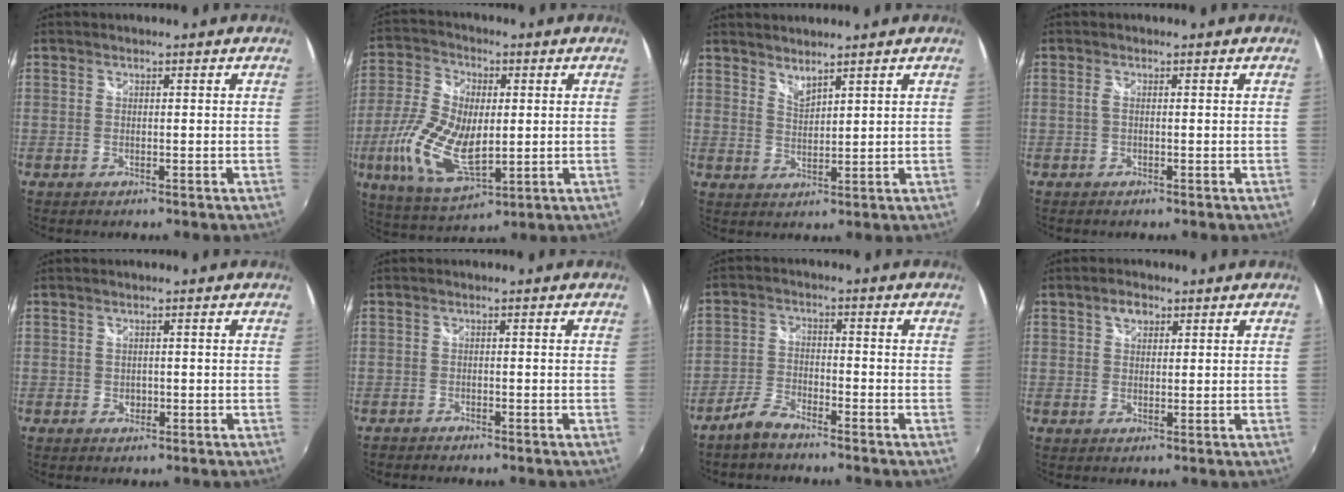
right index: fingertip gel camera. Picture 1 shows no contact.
{"total": 15.0, "force": [-1.5, 7.9, 12.7], "torque": [-0.268, -0.004, -0.023]}
{"total": 2.9, "force": [2.7, 0.3, 1.0], "torque": [-0.015, -0.002, 0.046]}
{"total": 0.9, "force": [-0.1, 0.2, 0.8], "torque": [-0.016, 0.002, -0.004]}
{"total": 1.0, "force": [-0.2, 0.9, 0.4], "torque": [-0.005, 0.000, -0.001]}
{"total": 1.8, "force": [-1.7, 0.4, 0.3], "torque": [-0.016, -0.009, -0.031]}
{"total": 4.7, "force": [-4.1, 1.4, 2.0], "torque": [-0.055, 0.004, -0.084]}
{"total": 2.7, "force": [1.3, 1.9, 1.4], "torque": [-0.020, 0.009, 0.021]}